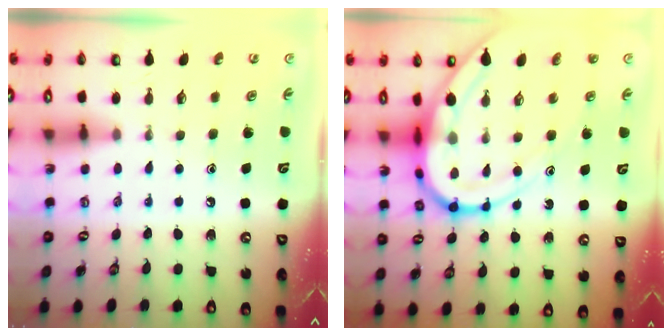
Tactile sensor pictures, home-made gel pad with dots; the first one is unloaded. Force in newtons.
{"total": 16.8, "press": 16.7, "slide": 1.9}